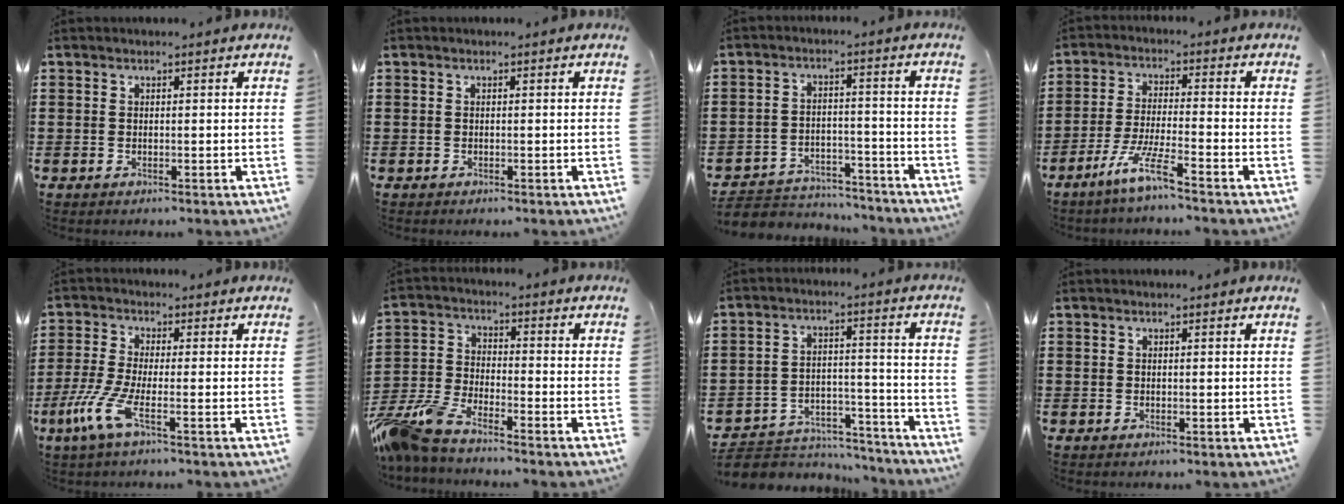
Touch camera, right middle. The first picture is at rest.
{"total": 0.0}
{"total": 4.7, "force": [-4.6, 1.1, 0.2], "torque": [-0.013, 0.010, -0.097]}
{"total": 6.7, "force": [-4.7, 0.3, 4.7], "torque": [-0.107, -0.011, -0.094]}
{"total": 5.9, "force": [-2.3, 1.0, 5.3], "torque": [-0.136, -0.018, -0.051]}
{"total": 7.5, "force": [-6.7, 1.1, 3.3], "torque": [-0.101, -0.009, -0.139]}
{"total": 5.8, "force": [-5.5, 1.6, 0.5], "torque": [-0.014, 0.015, -0.113]}
{"total": 0.0}